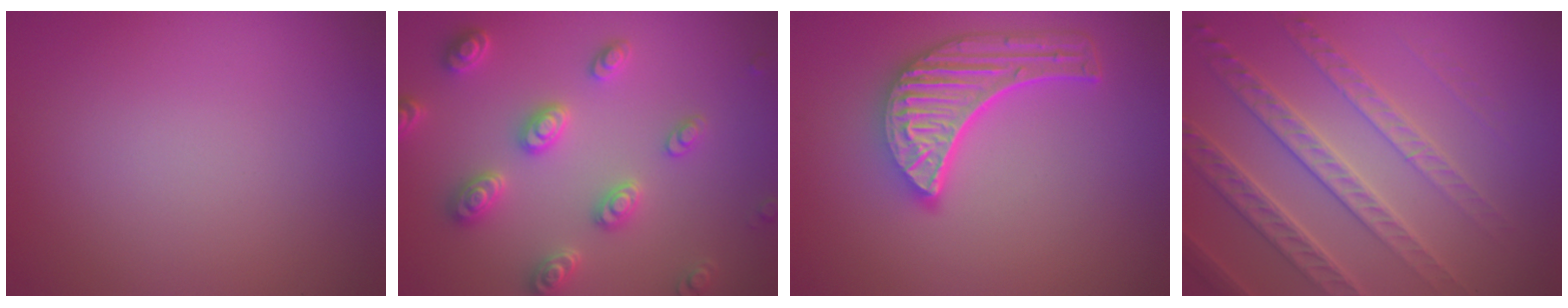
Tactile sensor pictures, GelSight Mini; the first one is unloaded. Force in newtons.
{"total": 3.8, "press": 3.6, "slide": 1.1}
{"total": 5.7, "press": 4.4, "slide": 3.6}
{"total": 6.1, "press": 4.6, "slide": 4.0}